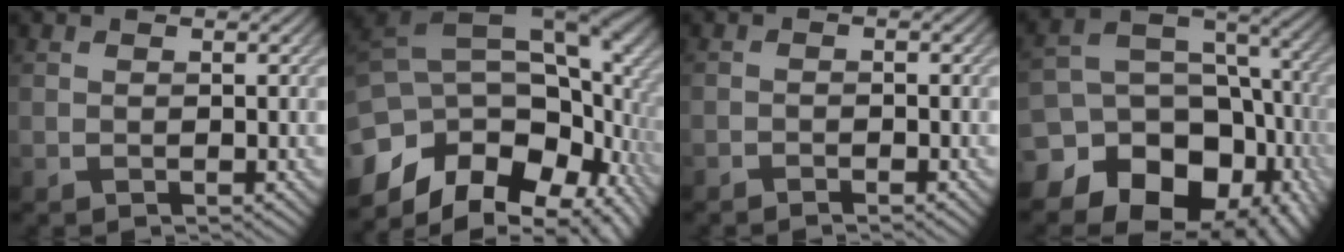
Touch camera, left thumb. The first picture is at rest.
{"total": 16.9, "force": [-4.6, 10.7, 12.2], "torque": [-0.245, -0.004, -0.069]}
{"total": 1.1, "force": [-1.0, 0.1, 0.5], "torque": [-0.011, 0.001, -0.020]}
{"total": 18.3, "force": [-9.6, 13.4, 7.9], "torque": [-0.174, -0.039, -0.137]}